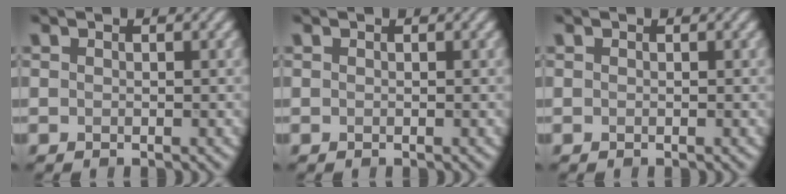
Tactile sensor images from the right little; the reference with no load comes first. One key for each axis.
{"total": 0.0}
{"total": 0.0}